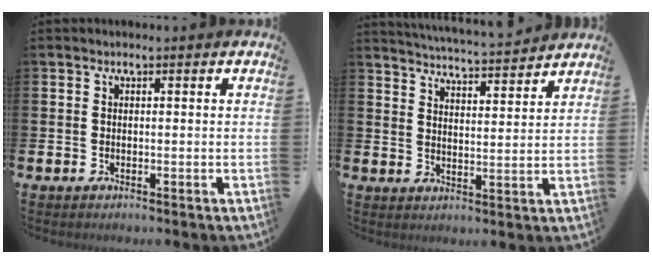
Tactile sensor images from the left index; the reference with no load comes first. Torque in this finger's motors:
{"motor_torque": [0.17, -1.97, 0.19, 0.11]}